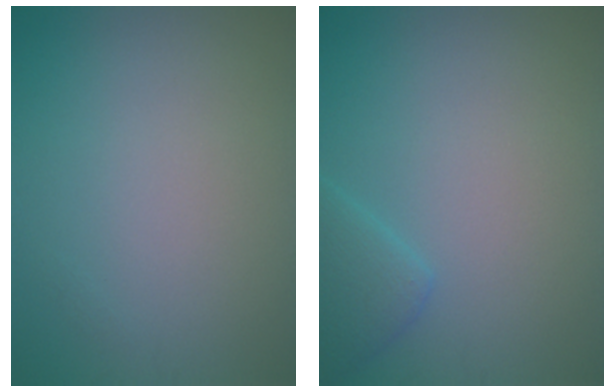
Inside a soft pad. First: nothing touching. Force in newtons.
{"total": 2.2, "press": 2.2, "slide": 0.1}